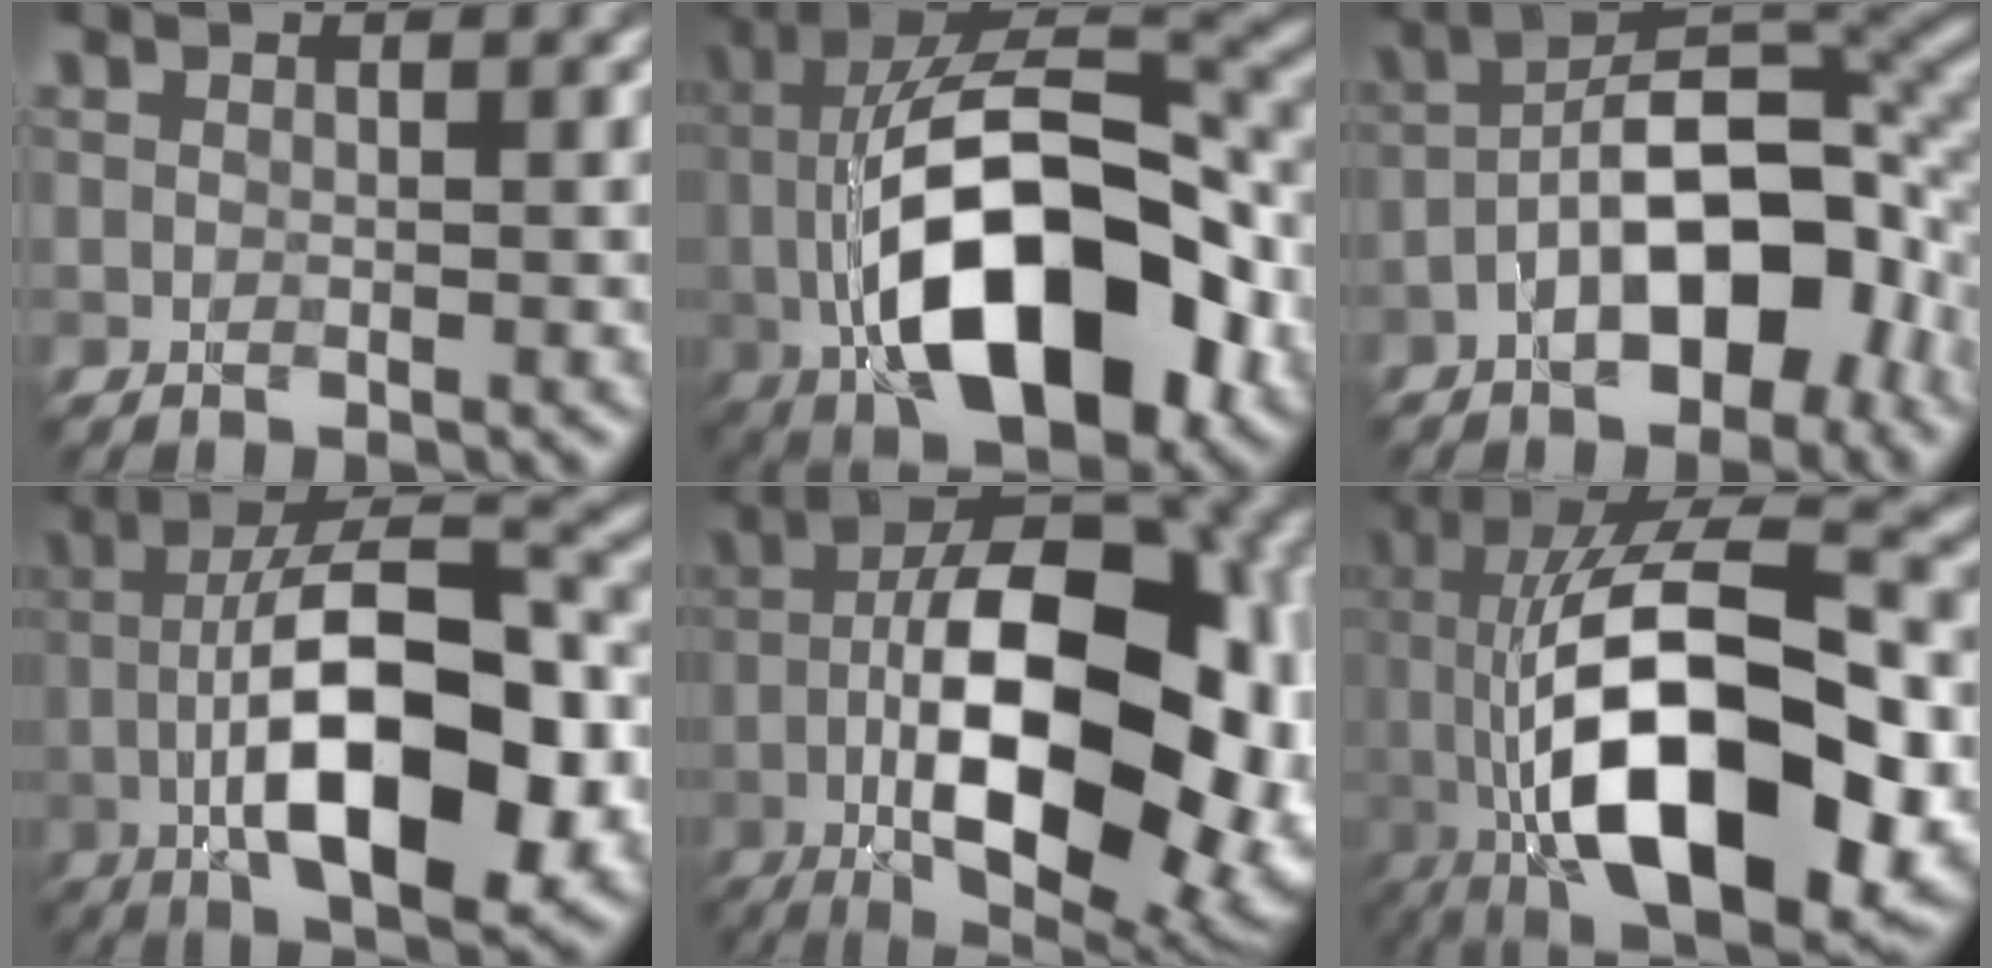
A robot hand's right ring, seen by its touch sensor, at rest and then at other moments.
{"total": 14.2, "force": [-3.3, 6.7, 12.1], "torque": [-0.200, 0.002, -0.059]}
{"total": 10.2, "force": [-3.9, 4.6, 8.2], "torque": [-0.126, 0.015, -0.072]}
{"total": 12.9, "force": [-3.7, 4.5, 11.5], "torque": [-0.184, 0.012, -0.065]}
{"total": 15.3, "force": [-4.1, 7.3, 12.9], "torque": [-0.172, 0.013, -0.071]}
{"total": 16.8, "force": [-3.7, 6.8, 15.0], "torque": [-0.243, 0.016, -0.055]}